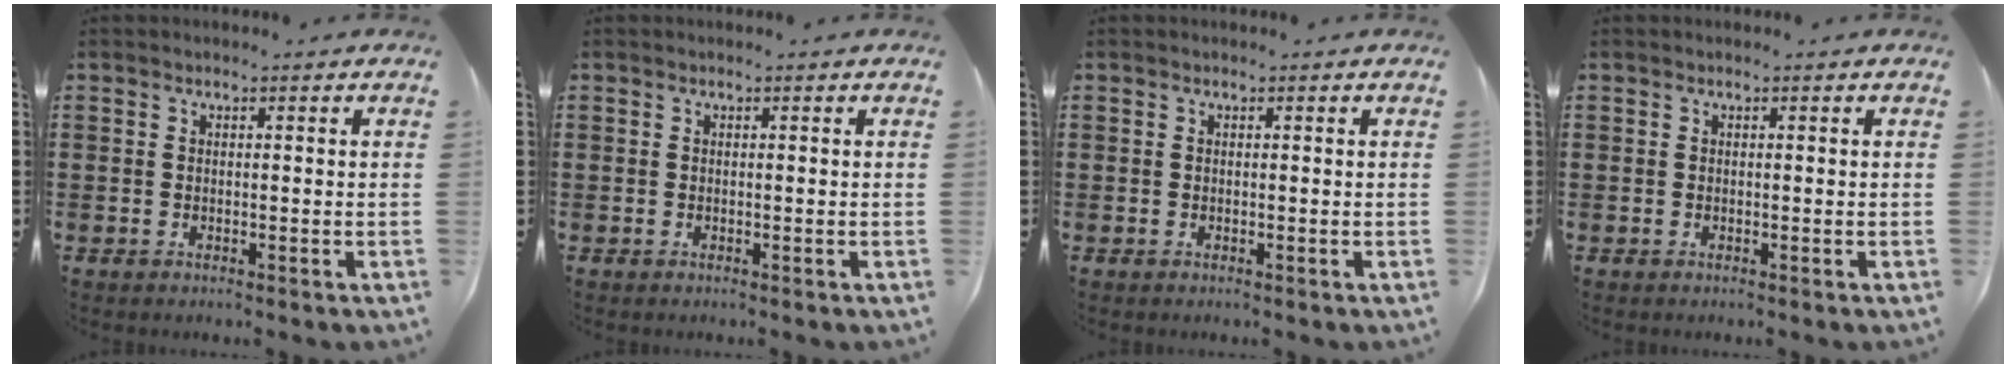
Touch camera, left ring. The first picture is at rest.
{"total": 0.0}
{"total": 0.0}
{"total": 0.0}